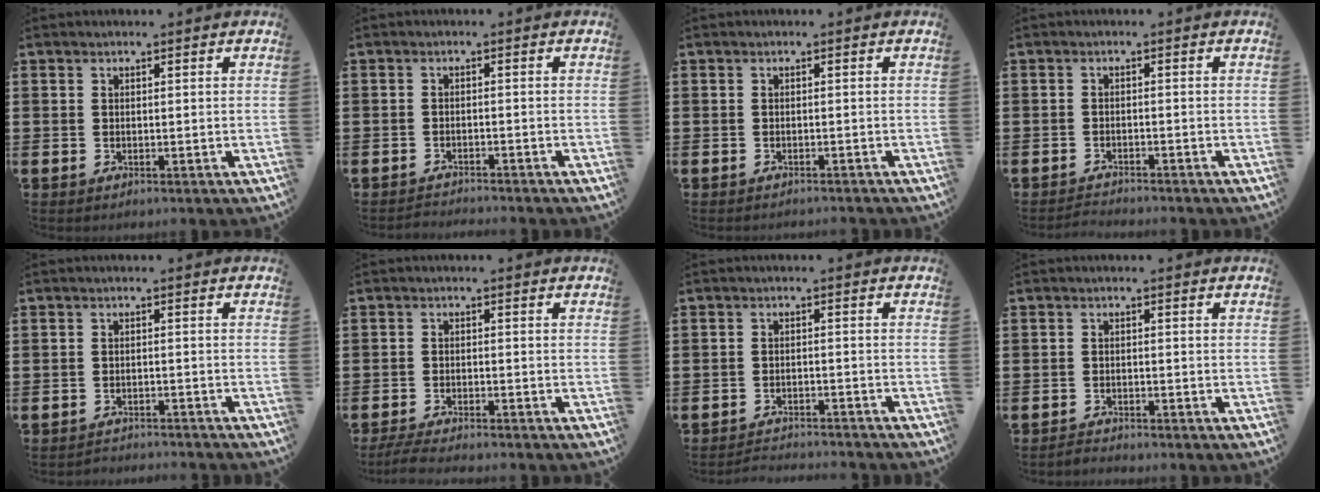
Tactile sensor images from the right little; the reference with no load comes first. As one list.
[{"total": 1.3, "force": [-1.3, -0.1, -0.1], "torque": [-0.001, 0.004, -0.027]}, {"total": 0.6, "force": [-0.5, -0.1, 0.0], "torque": [0.000, -0.002, -0.011]}, {"total": 1.3, "force": [-1.3, 0.0, 0.0], "torque": [-0.003, 0.002, -0.026]}, {"total": 1.5, "force": [-1.5, -0.1, -0.2], "torque": [-0.002, 0.005, -0.033]}, {"total": 2.4, "force": [-2.2, 0.0, 0.9], "torque": [-0.014, 0.004, -0.042]}, {"total": 2.1, "force": [-2.1, -0.1, -0.1], "torque": [-0.004, 0.003, -0.045]}, {"total": 1.1, "force": [-1.1, 0.0, -0.1], "torque": [-0.003, 0.002, -0.024]}]